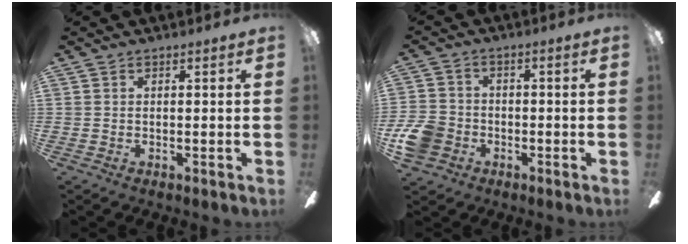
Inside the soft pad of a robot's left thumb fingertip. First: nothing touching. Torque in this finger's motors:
{"motor_torque": [-0.15, 0.19, 0.04, -0.03, 0.01]}